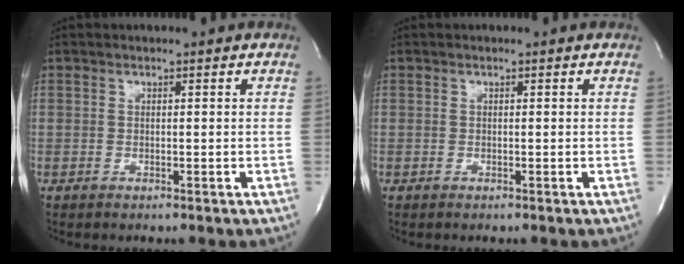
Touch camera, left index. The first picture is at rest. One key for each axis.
{"total": 0.0}